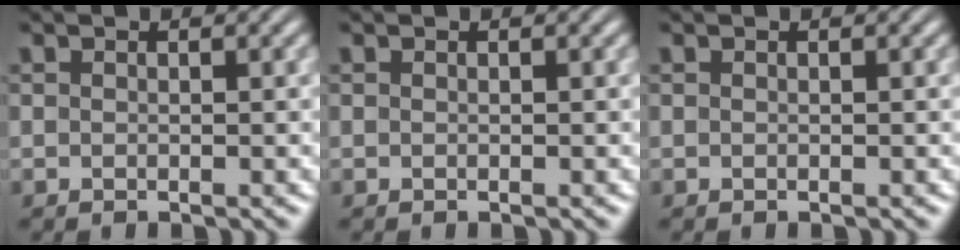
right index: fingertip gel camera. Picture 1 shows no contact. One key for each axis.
{"total": 0.0}
{"total": 0.0}